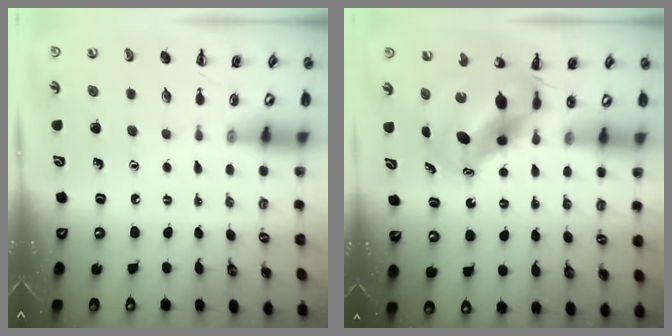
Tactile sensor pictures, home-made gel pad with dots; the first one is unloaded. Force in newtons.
{"total": 8.1, "press": 7.9, "slide": 2.0}